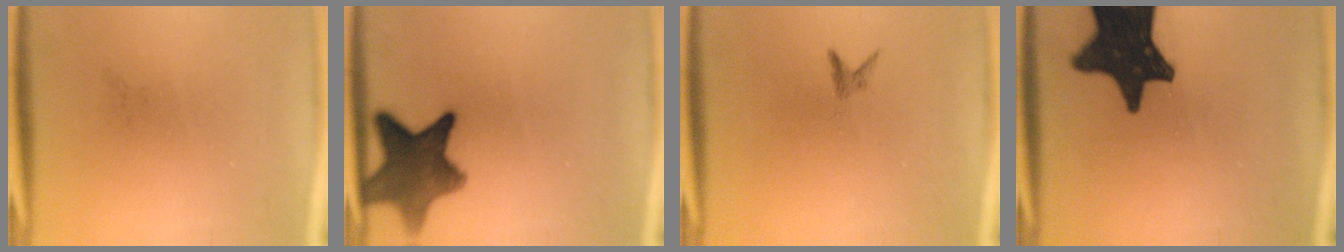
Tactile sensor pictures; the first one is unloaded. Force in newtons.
{"total": 10.7}
{"total": 0.8}
{"total": 18.2}